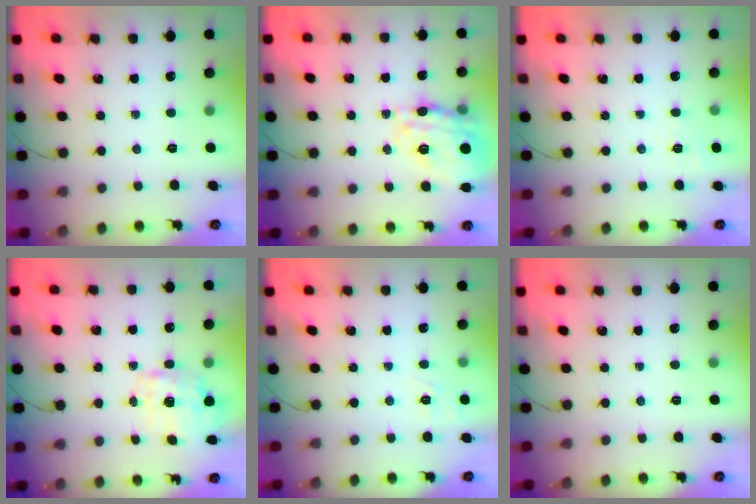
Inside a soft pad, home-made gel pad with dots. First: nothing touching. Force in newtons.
{"total": 20.6, "press": 20.4, "slide": 2.6}
{"total": 3.8, "press": 3.2, "slide": 2.0}
{"total": 1.8, "press": 1.7, "slide": 0.6}
{"total": 1.6, "press": 0.2, "slide": 1.6}
{"total": 0.0}